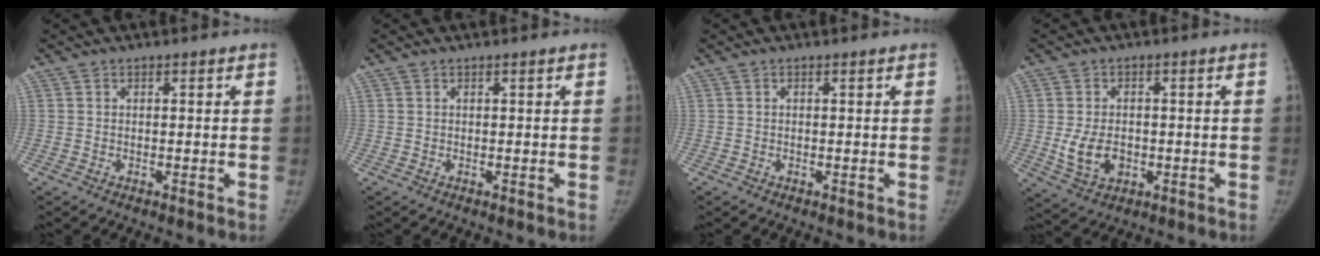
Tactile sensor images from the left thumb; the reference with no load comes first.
{"total": 0.0}
{"total": 0.0}
{"total": 6.6, "force": [-0.9, 4.7, 4.5], "torque": [-0.074, -0.001, -0.006]}